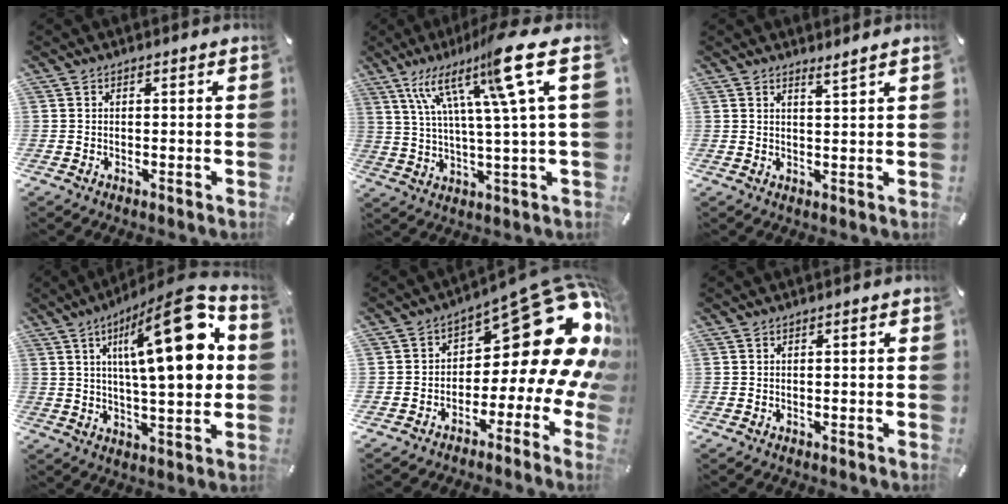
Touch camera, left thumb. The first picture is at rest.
{"total": 20.6, "force": [10.4, 3.1, 17.6], "torque": [-0.305, -0.052, 0.147]}
{"total": 2.4, "force": [2.3, -0.5, 0.7], "torque": [-0.016, -0.016, 0.041]}
{"total": 24.3, "force": [7.1, 8.3, 21.8], "torque": [-0.330, -0.032, 0.094]}
{"total": 24.2, "force": [8.7, 11.6, 19.4], "torque": [-0.244, -0.081, 0.155]}
{"total": 0.8, "force": [-0.1, 0.2, 0.8], "torque": [-0.014, 0.001, -0.003]}